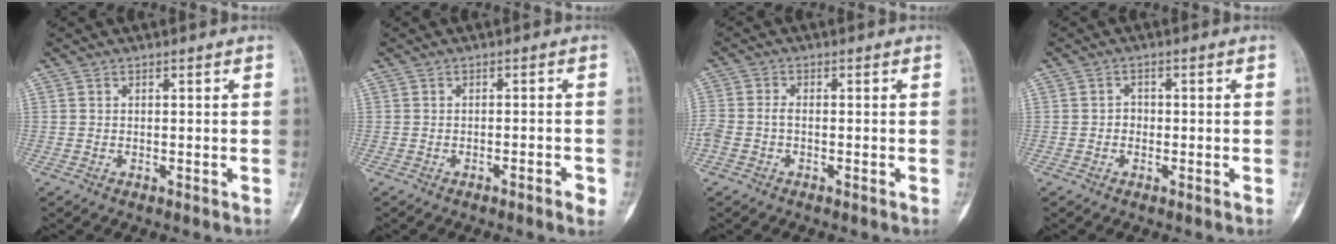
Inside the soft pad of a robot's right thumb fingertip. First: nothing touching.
{"total": 2.2, "force": [-1.2, 0.3, 1.8], "torque": [-0.032, 0.007, -0.017]}
{"total": 3.4, "force": [-1.0, 2.1, 2.5], "torque": [-0.068, 0.010, -0.022]}
{"total": 1.6, "force": [-0.5, 1.4, 0.6], "torque": [0.006, 0.008, -0.012]}